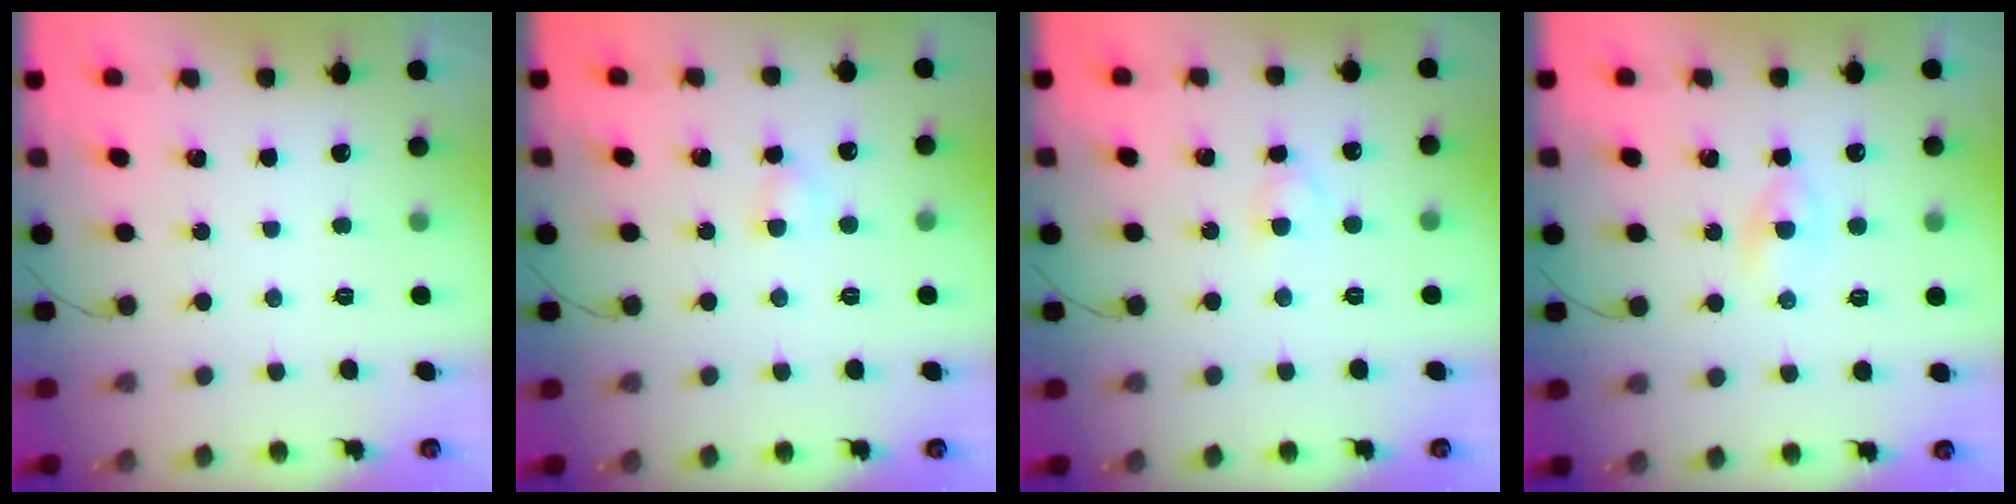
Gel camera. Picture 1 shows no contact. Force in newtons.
{"total": 3.2, "press": 3.0, "slide": 1.2}
{"total": 2.6, "press": 2.4, "slide": 1.1}
{"total": 2.7, "press": 2.4, "slide": 1.1}